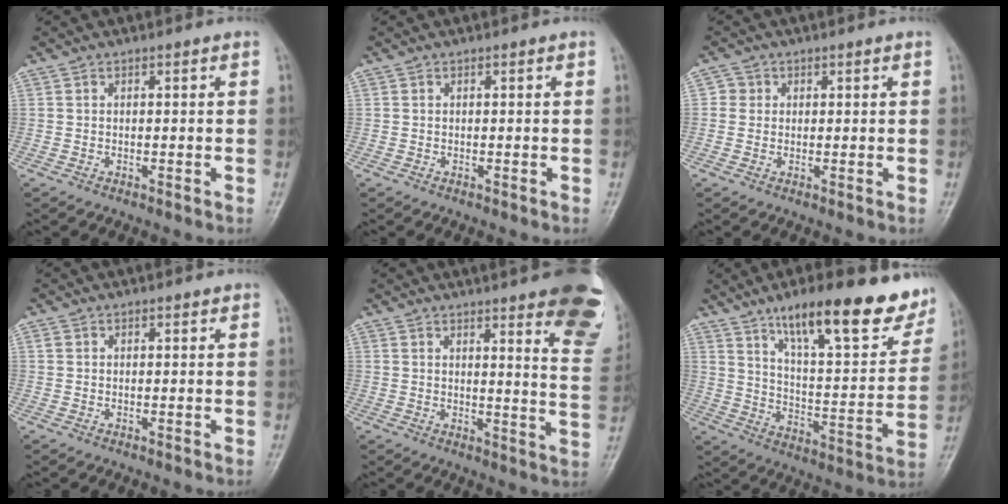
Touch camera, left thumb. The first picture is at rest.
{"total": 0.0}
{"total": 1.9, "force": [0.4, 1.8, 0.3], "torque": [0.007, 0.003, 0.000]}
{"total": 0.9, "force": [0.5, 0.7, 0.3], "torque": [0.001, -0.001, 0.007]}
{"total": 18.0, "force": [11.6, 3.5, 13.4], "torque": [-0.137, -0.059, 0.125]}
{"total": 22.3, "force": [14.7, 6.1, 15.5], "torque": [-0.184, -0.059, 0.228]}